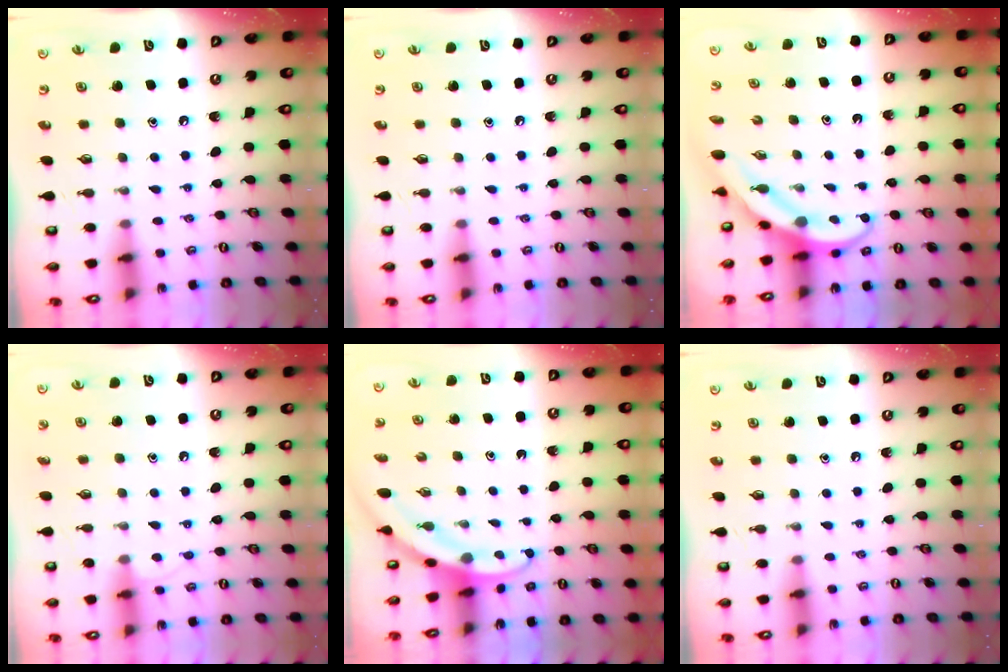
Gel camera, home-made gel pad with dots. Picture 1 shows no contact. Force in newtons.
{"total": 0.0}
{"total": 4.0, "press": 4.0, "slide": 0.4}
{"total": 4.3, "press": 4.2, "slide": 0.5}
{"total": 3.1, "press": 3.1, "slide": 0.1}
{"total": 0.0}